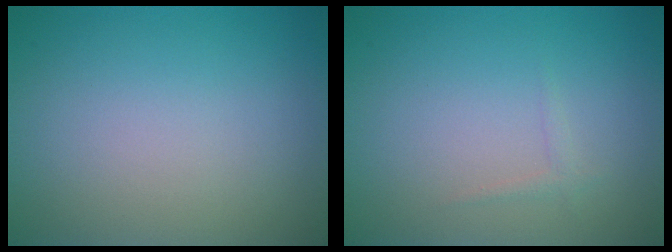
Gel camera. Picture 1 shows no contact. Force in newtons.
{"total": 0.7, "press": 0.7, "slide": 0.0}